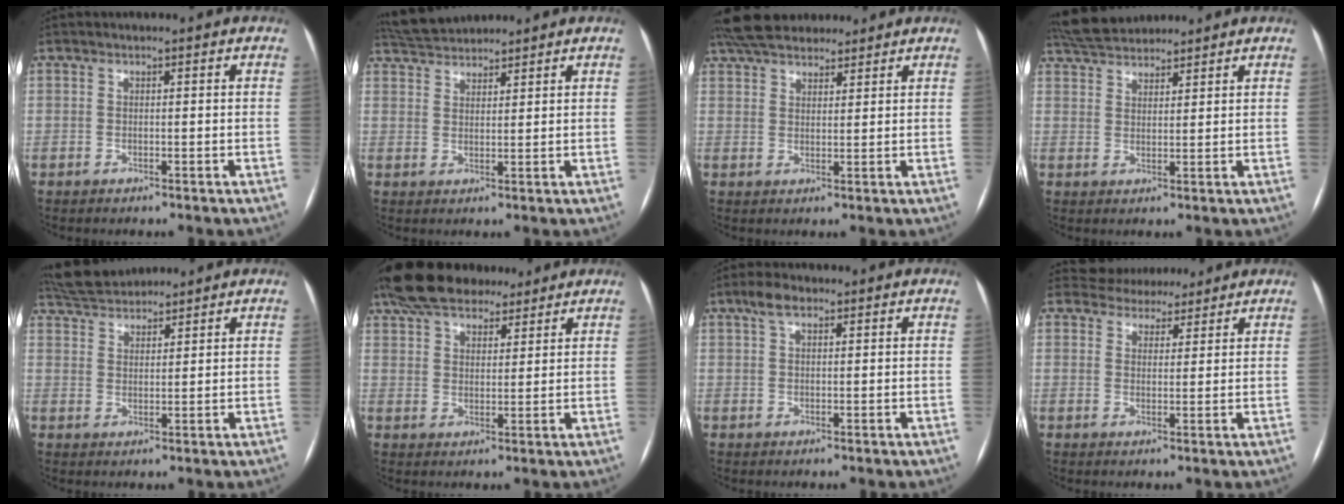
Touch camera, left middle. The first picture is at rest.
{"total": 6.0, "force": [5.8, 1.0, 1.2], "torque": [-0.028, 0.032, 0.107]}
{"total": 10.7, "force": [9.3, 3.6, 3.9], "torque": [-0.066, 0.041, 0.157]}
{"total": 7.0, "force": [6.7, 1.3, 1.8], "torque": [-0.040, 0.033, 0.122]}
{"total": 6.8, "force": [6.6, 1.0, 1.4], "torque": [-0.035, 0.031, 0.122]}
{"total": 14.5, "force": [11.5, 5.8, 6.6], "torque": [-0.123, 0.046, 0.189]}
{"total": 3.3, "force": [2.1, 1.4, 2.3], "torque": [-0.050, 0.016, 0.040]}
{"total": 6.4, "force": [5.8, 2.6, 0.3], "torque": [0.003, 0.012, 0.079]}